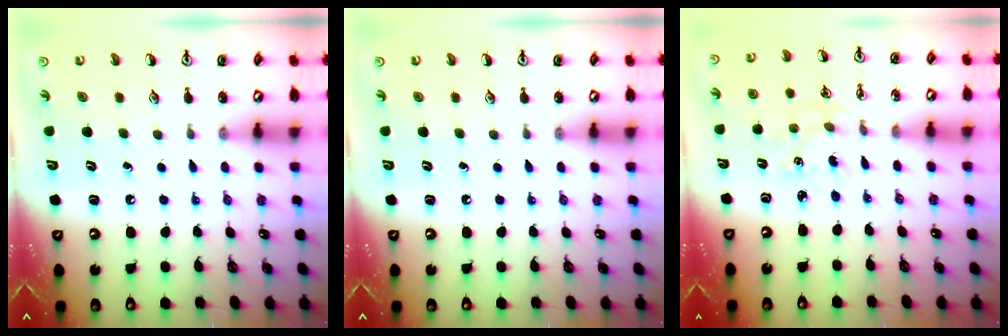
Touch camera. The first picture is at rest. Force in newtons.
{"total": 0.0}
{"total": 1.0, "press": 1.0, "slide": 0.1}